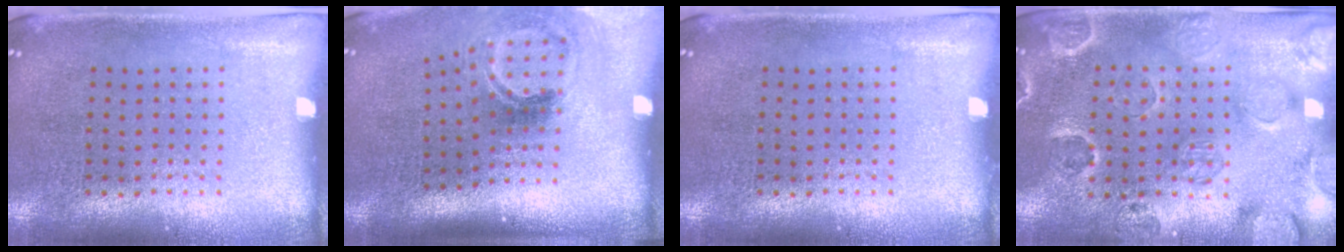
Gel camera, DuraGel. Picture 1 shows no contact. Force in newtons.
{"total": 2.0, "press": 1.3, "slide": 1.6}
{"total": 0.0}
{"total": 2.5, "press": 2.2, "slide": 1.1}